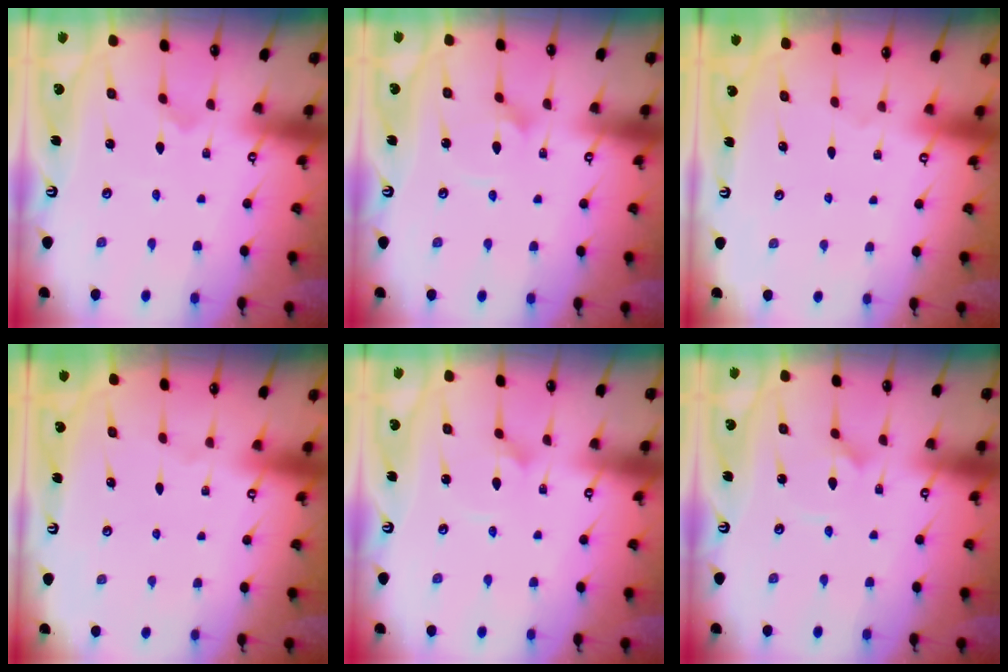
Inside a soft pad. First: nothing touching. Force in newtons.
{"total": 2.0, "press": 2.0, "slide": 0.1}
{"total": 0.0}
{"total": 0.0}
{"total": 2.2, "press": 2.2, "slide": 0.1}
{"total": 3.0, "press": 3.0, "slide": 0.2}